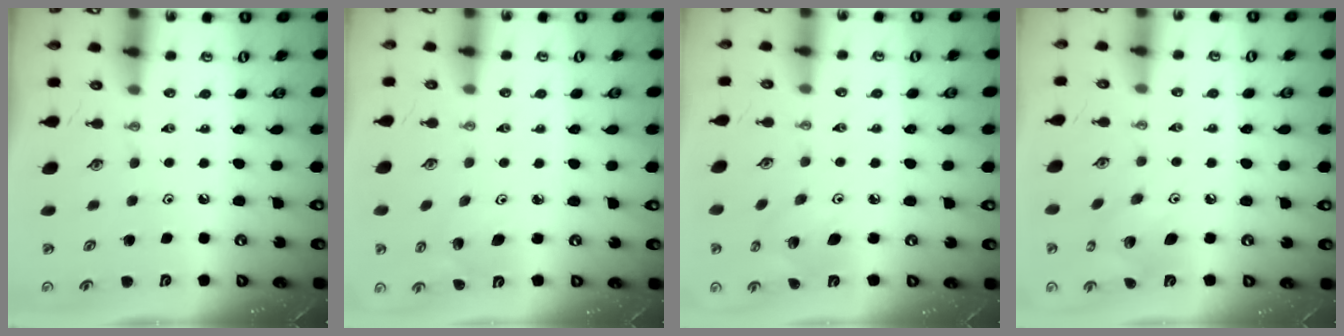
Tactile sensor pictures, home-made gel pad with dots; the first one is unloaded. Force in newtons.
{"total": 5.4, "press": 5.2, "slide": 1.4}
{"total": 6.8, "press": 6.8, "slide": 0.2}
{"total": 8.6, "press": 8.5, "slide": 0.6}